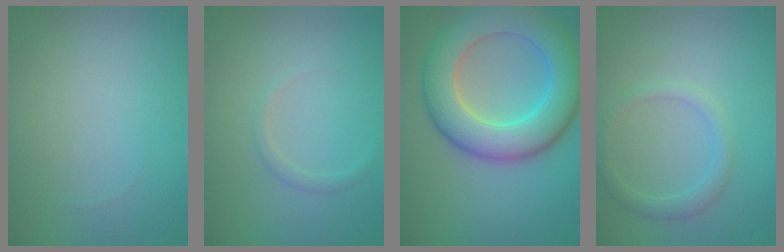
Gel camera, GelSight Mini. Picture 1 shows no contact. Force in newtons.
{"total": 0.8, "press": 0.8, "slide": 0.0}
{"total": 9.2, "press": 9.2, "slide": 0.2}
{"total": 1.8, "press": 1.8, "slide": 0.1}